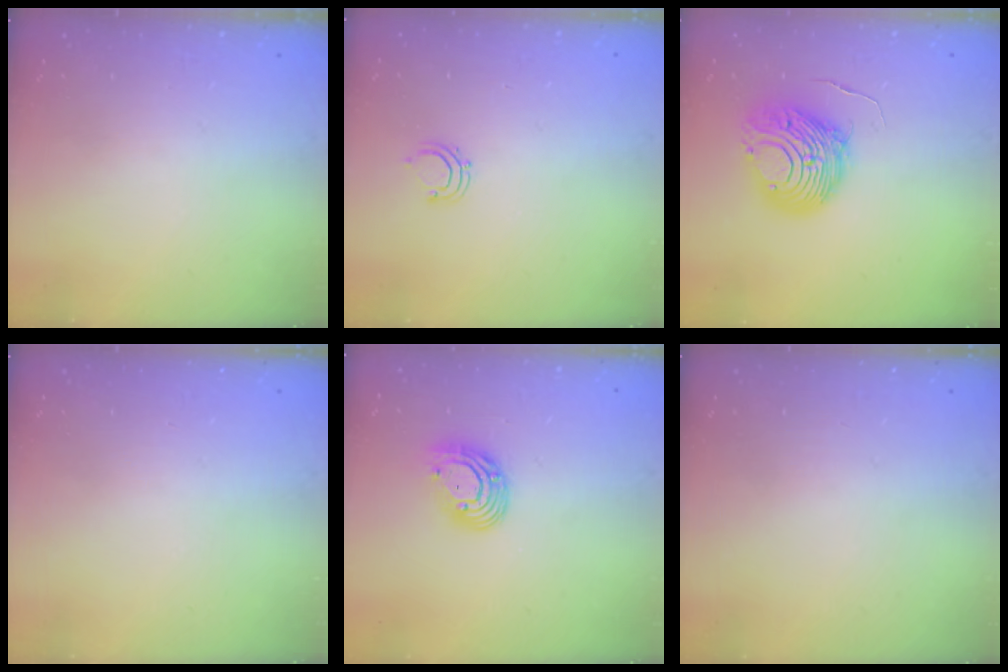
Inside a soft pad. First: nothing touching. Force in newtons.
{"total": 3.7, "press": 3.6, "slide": 0.8}
{"total": 10.6, "press": 10.5, "slide": 1.4}
{"total": 0.0}
{"total": 9.9, "press": 9.8, "slide": 1.2}
{"total": 0.0}